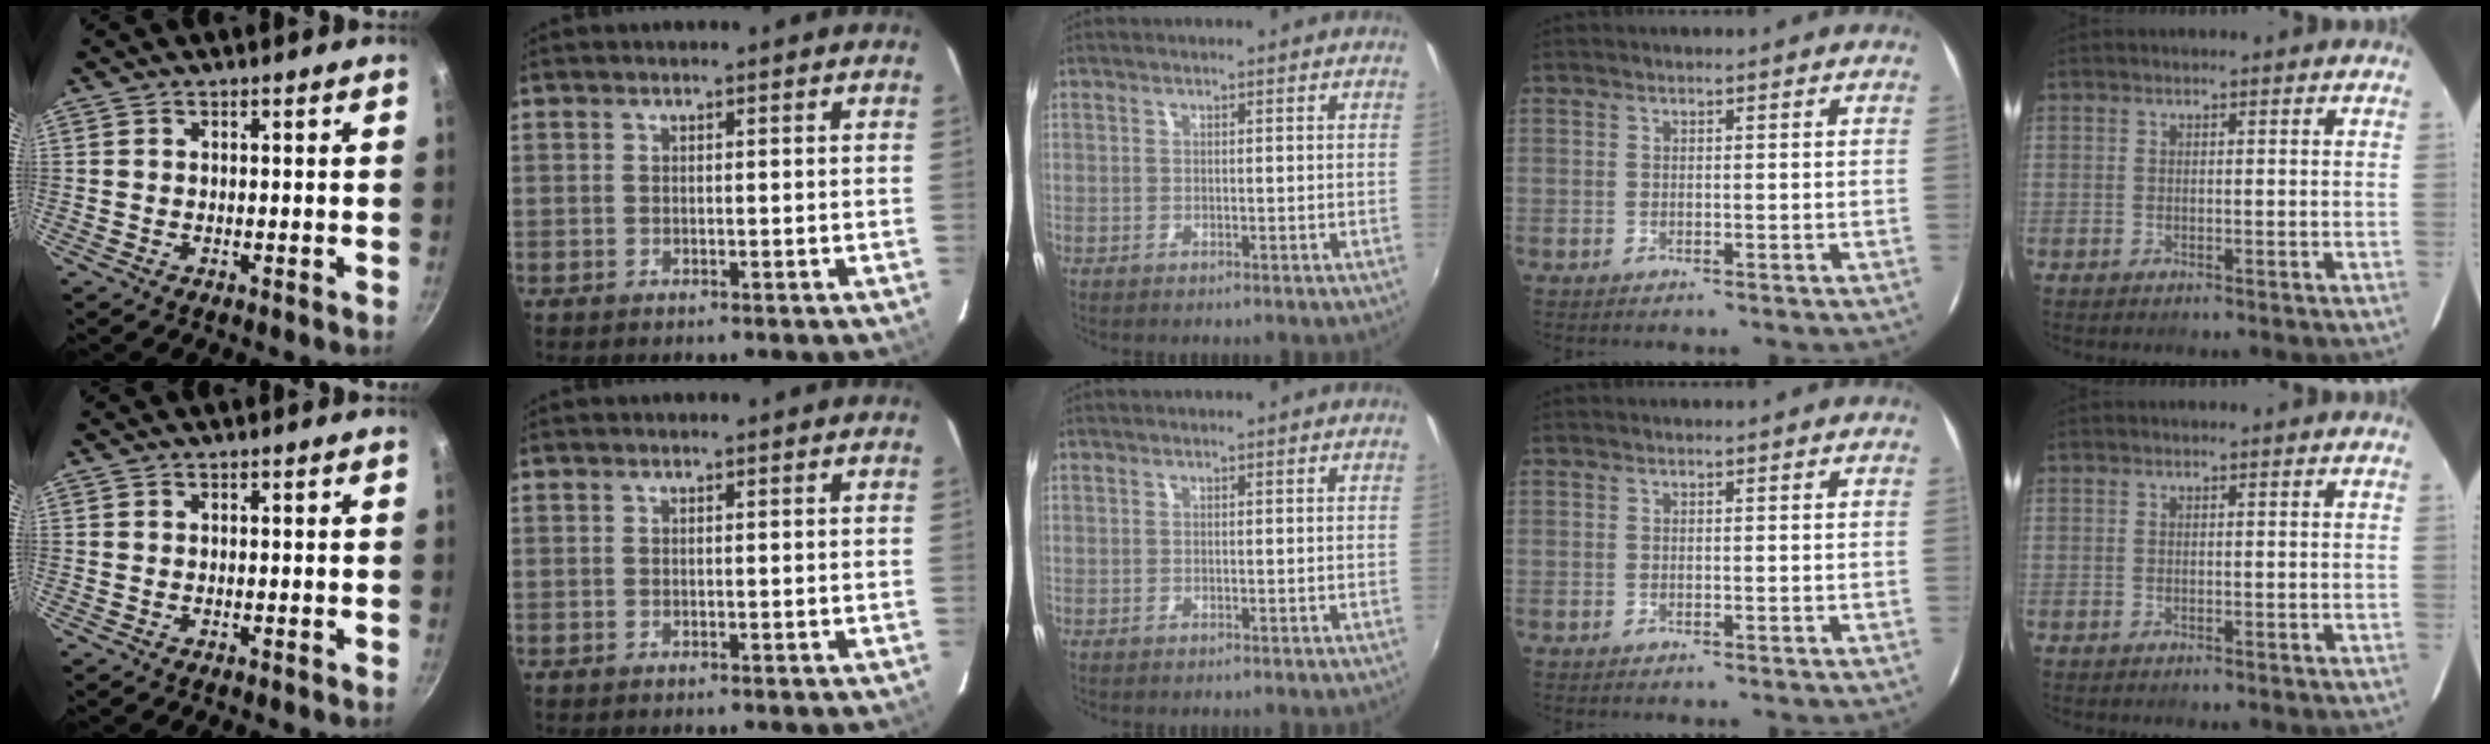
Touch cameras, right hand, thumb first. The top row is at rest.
{}